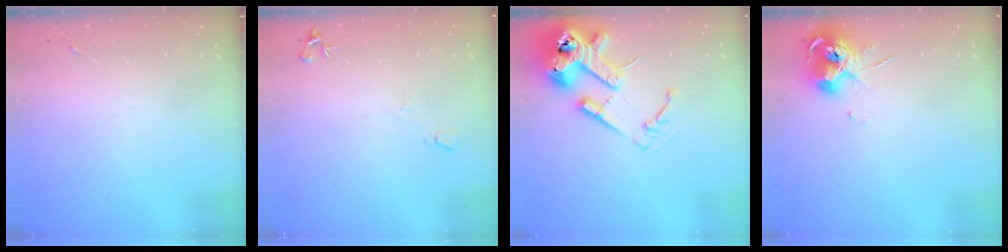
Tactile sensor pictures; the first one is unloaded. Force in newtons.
{"total": 4.4, "press": 4.3, "slide": 0.9}
{"total": 18.0, "press": 17.9, "slide": 2.6}
{"total": 10.3, "press": 10.2, "slide": 1.1}